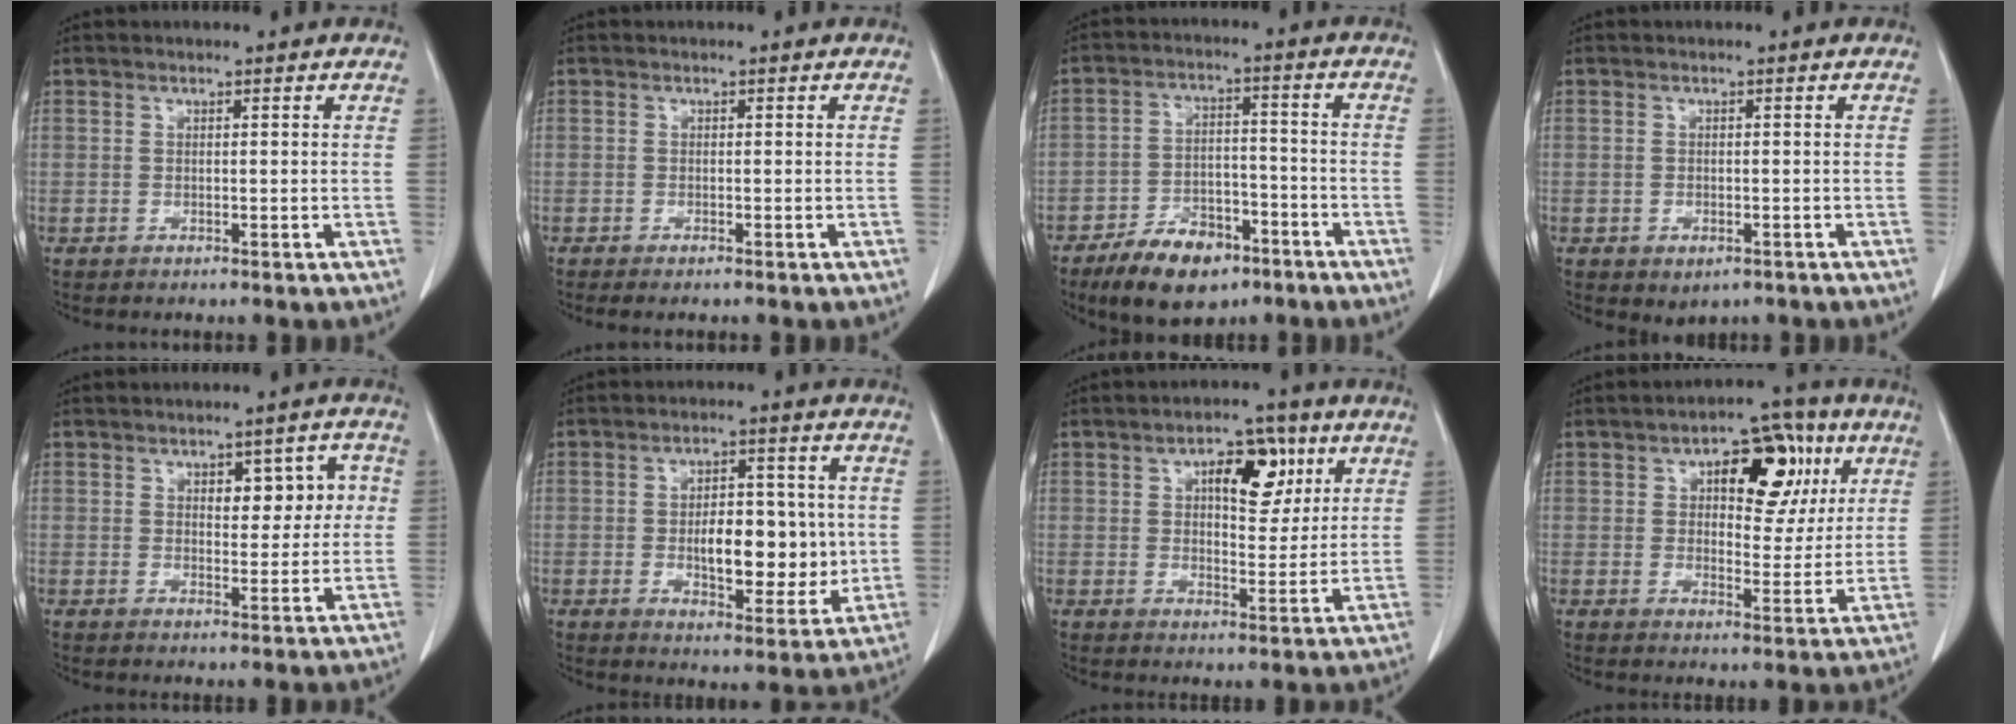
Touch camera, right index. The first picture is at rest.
{"total": 1.9, "force": [-1.5, 0.2, 1.1], "torque": [-0.017, -0.004, -0.017]}
{"total": 10.8, "force": [-7.2, 5.0, 6.1], "torque": [-0.109, 0.004, -0.121]}
{"total": 2.5, "force": [-1.3, 1.7, 1.4], "torque": [-0.015, -0.001, -0.002]}
{"total": 6.1, "force": [1.5, 3.1, 5.0], "torque": [-0.056, 0.019, 0.024]}
{"total": 10.8, "force": [-0.4, 4.9, 9.6], "torque": [-0.145, 0.007, 0.002]}
{"total": 8.4, "force": [3.5, 3.9, 6.6], "torque": [-0.092, 0.015, 0.052]}
{"total": 11.8, "force": [4.5, 6.0, 9.0], "torque": [-0.115, 0.030, 0.067]}